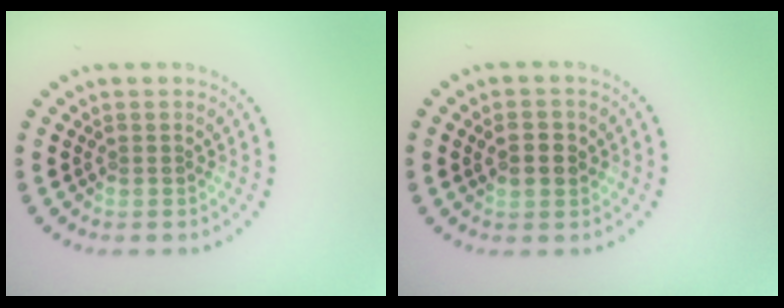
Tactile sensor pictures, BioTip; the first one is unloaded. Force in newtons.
{"total": 2.4, "press": 2.4, "slide": 0.2}